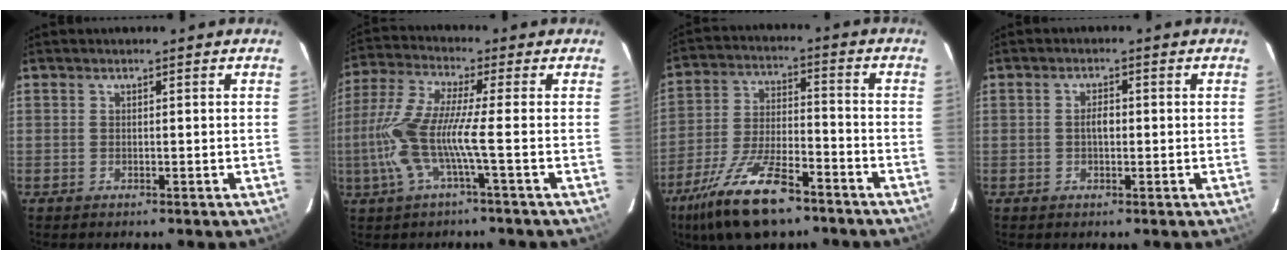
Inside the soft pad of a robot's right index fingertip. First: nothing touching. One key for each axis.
{"total": 10.5, "fx": -2.7, "fy": -0.1, "fz": 10.1, "tx": -0.214, "ty": -0.004, "tz": -0.052}
{"total": 16.4, "fx": -11.1, "fy": 5.6, "fz": 10.6, "tx": -0.223, "ty": -0.024, "tz": -0.200}
{"total": 2.2, "fx": -0.2, "fy": 1.1, "fz": 1.8, "tx": -0.034, "ty": 0.007, "tz": -0.004}